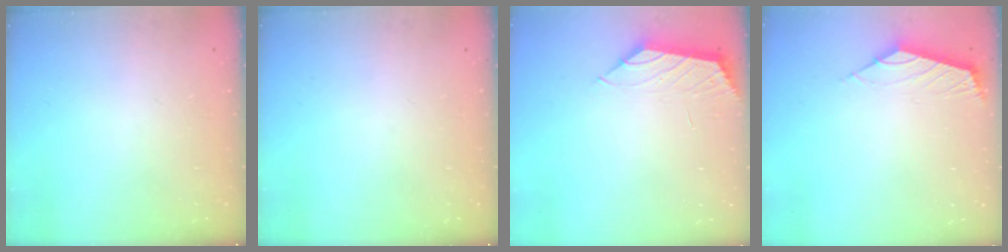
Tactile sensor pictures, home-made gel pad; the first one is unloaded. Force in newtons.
{"total": 0.0}
{"total": 0.7, "press": 0.5, "slide": 0.5}
{"total": 2.4, "press": 2.4, "slide": 0.6}